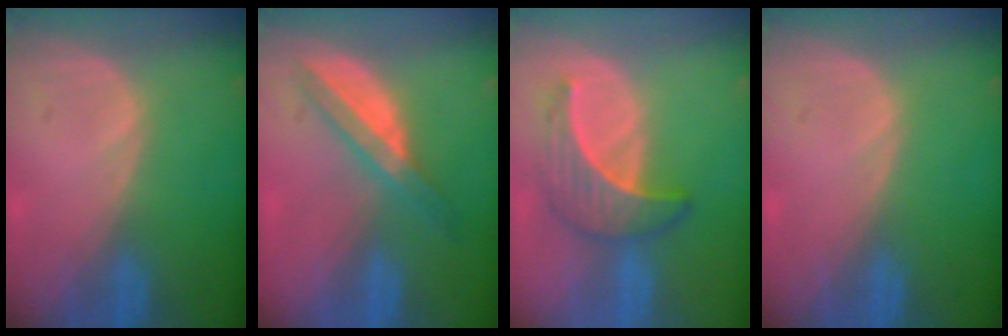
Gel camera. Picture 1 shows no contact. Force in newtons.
{"total": 6.0, "press": 5.2, "slide": 2.9}
{"total": 6.9, "press": 6.2, "slide": 3.0}
{"total": 0.0}